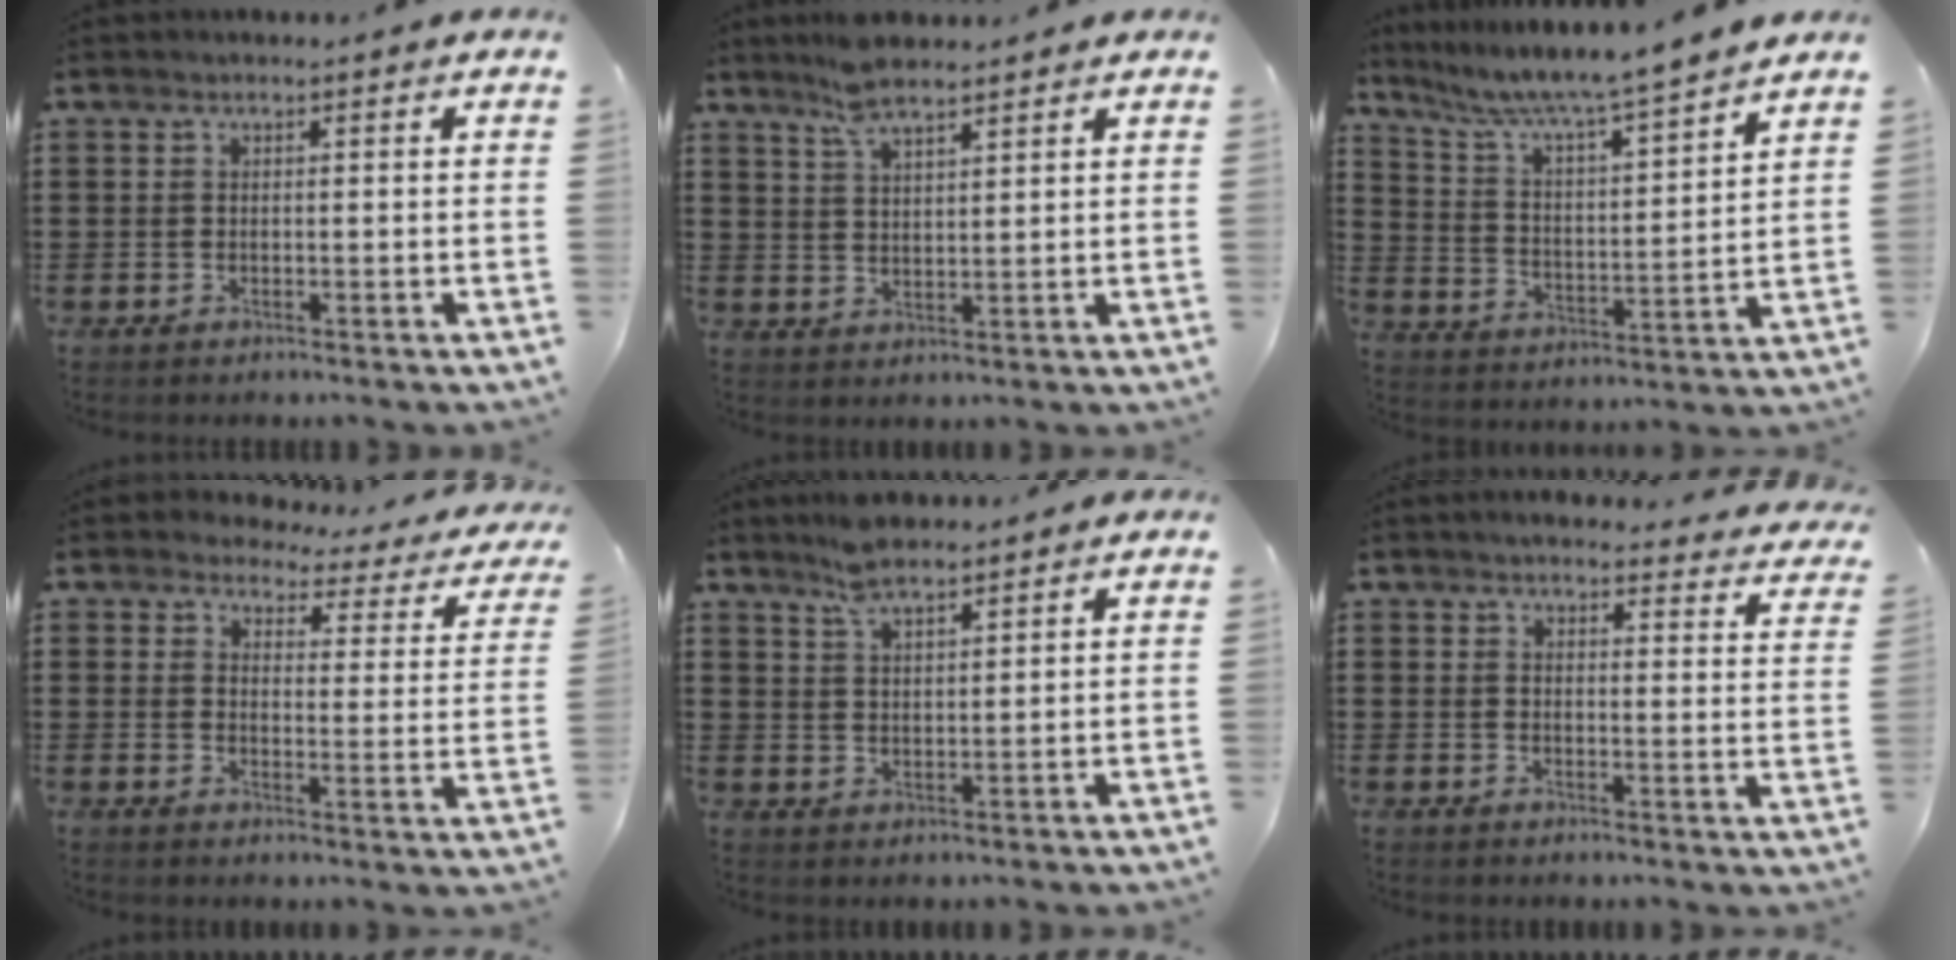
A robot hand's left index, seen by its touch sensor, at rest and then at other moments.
{"total": 5.2, "force": [4.3, 1.1, 2.7], "torque": [-0.064, -0.003, 0.079]}
{"total": 6.0, "force": [5.5, -0.7, 2.3], "torque": [-0.067, -0.041, 0.087]}
{"total": 3.5, "force": [3.2, 1.0, 0.8], "torque": [-0.037, -0.019, 0.052]}
{"total": 4.7, "force": [4.1, 1.1, 2.1], "torque": [-0.053, -0.004, 0.075]}
{"total": 3.3, "force": [3.3, 0.3, 0.6], "torque": [-0.018, -0.019, 0.055]}